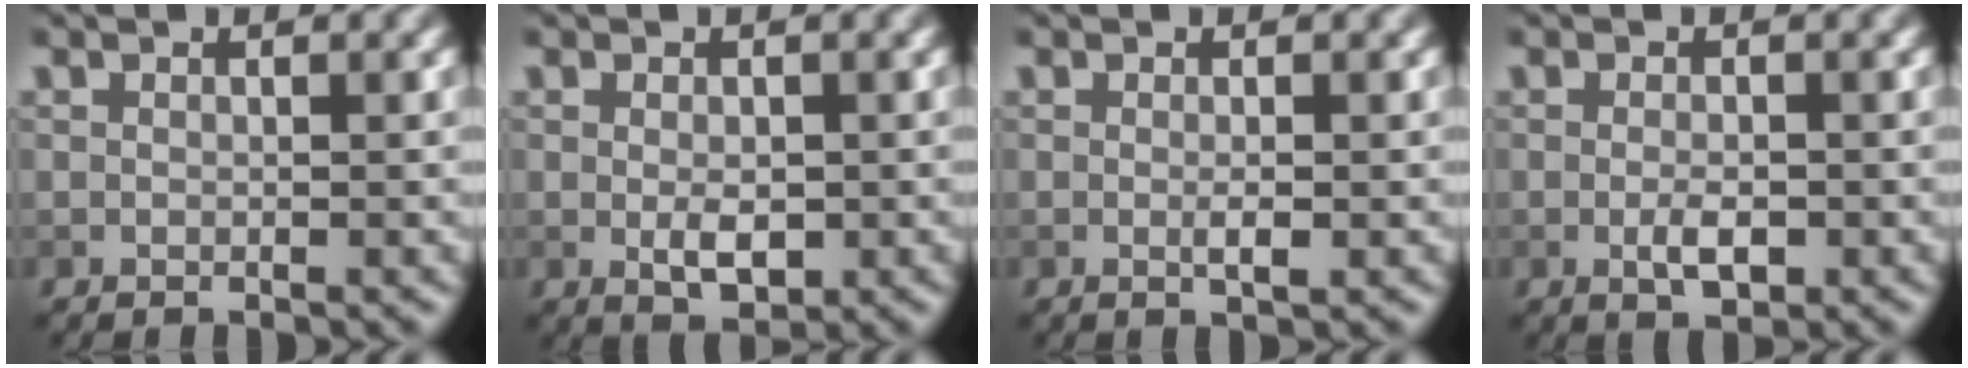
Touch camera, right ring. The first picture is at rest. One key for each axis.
{"total": 2.4, "fx": -0.3, "fy": 1.4, "fz": 2.0, "tx": -0.035, "ty": -0.004, "tz": -0.002}
{"total": 1.1, "fx": -0.1, "fy": 0.2, "fz": 1.1, "tx": -0.020, "ty": -0.003, "tz": -0.002}
{"total": 2.0, "fx": -0.5, "fy": 0.8, "fz": 1.7, "tx": -0.033, "ty": -0.003, "tz": -0.010}